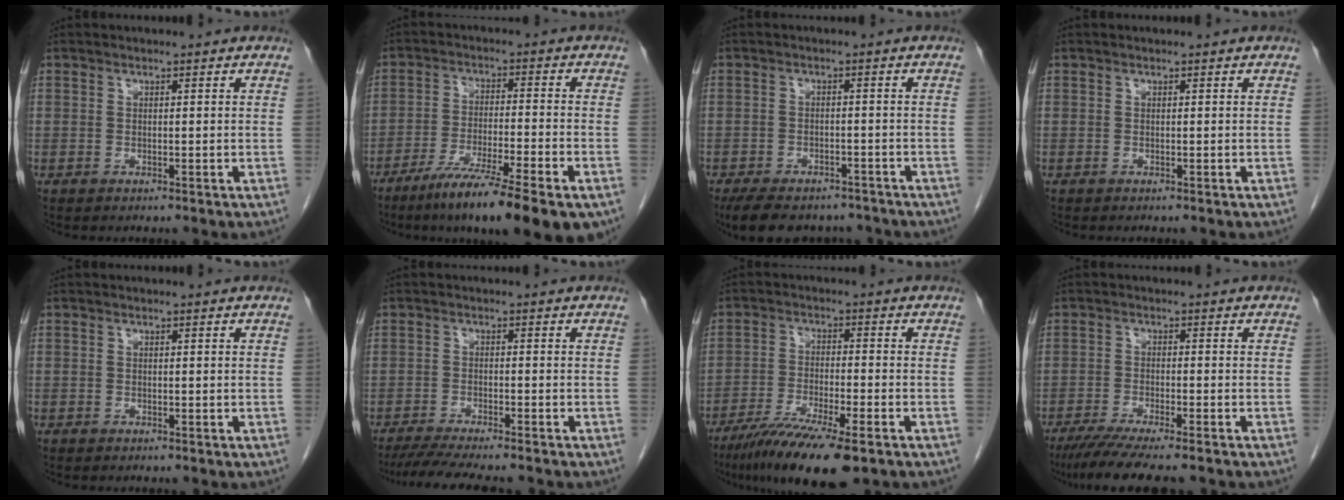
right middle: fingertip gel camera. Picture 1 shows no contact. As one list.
[{"total": 15.3, "force": [-10.5, 0.9, 11.1], "torque": [-0.156, -0.038, -0.170]}, {"total": 12.1, "force": [-9.9, 5.0, 4.7], "torque": [-0.090, -0.003, -0.136]}, {"total": 0.0}, {"total": 0.5, "force": [-0.4, 0.3, 0.1], "torque": [-0.008, 0.002, -0.009]}, {"total": 10.2, "force": [-8.8, 0.8, 5.0], "torque": [-0.075, -0.019, -0.134]}, {"total": 12.9, "force": [-8.9, 1.5, 9.2], "torque": [-0.163, -0.035, -0.146]}, {"total": 10.7, "force": [-8.8, 0.6, 6.0], "torque": [-0.088, -0.026, -0.137]}]